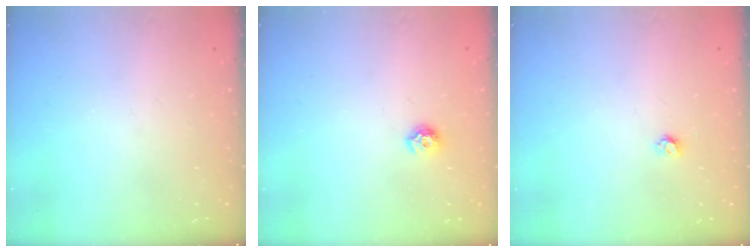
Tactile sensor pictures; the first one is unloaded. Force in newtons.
{"total": 6.4, "press": 6.3, "slide": 0.9}
{"total": 3.2, "press": 3.2, "slide": 0.3}